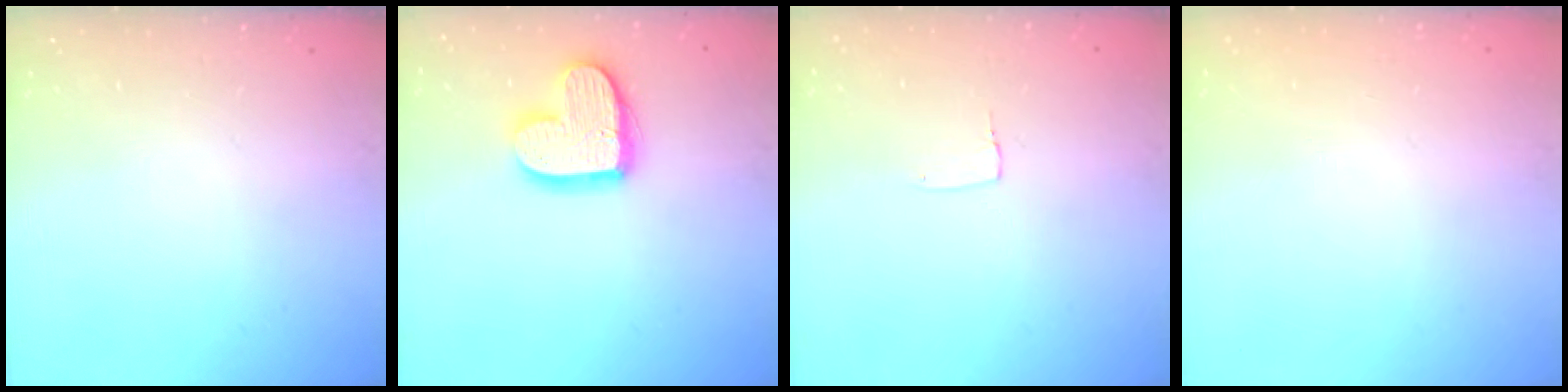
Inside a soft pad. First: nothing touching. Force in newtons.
{"total": 14.4, "press": 14.3, "slide": 1.0}
{"total": 3.3, "press": 3.3, "slide": 0.1}
{"total": 0.0}